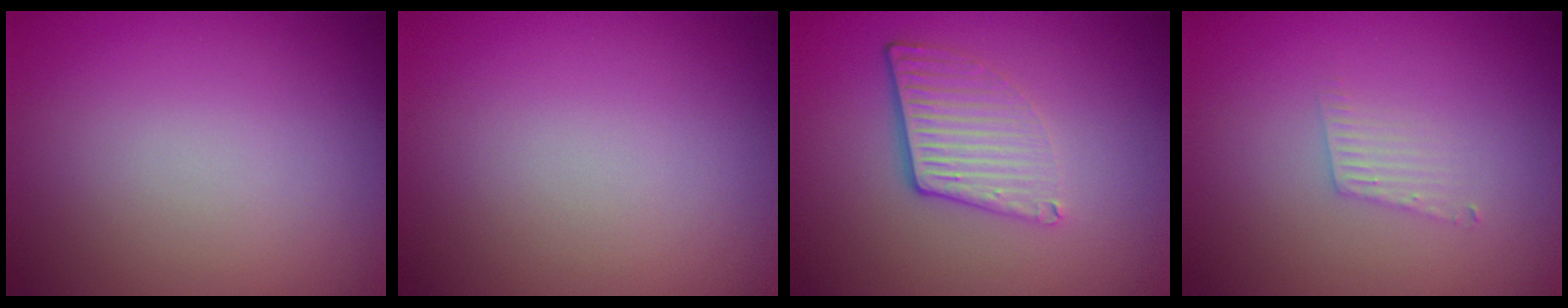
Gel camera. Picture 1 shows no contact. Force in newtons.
{"total": 0.0}
{"total": 4.3, "press": 2.8, "slide": 3.3}
{"total": 1.3, "press": 1.3, "slide": 0.1}